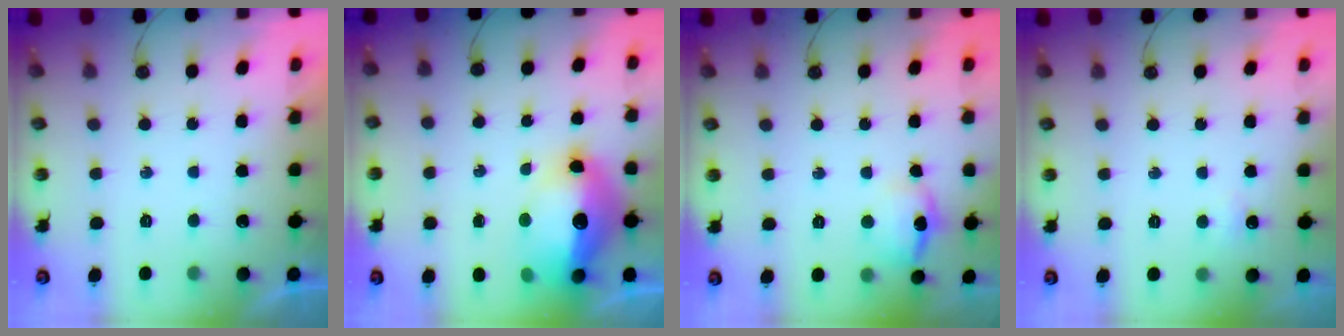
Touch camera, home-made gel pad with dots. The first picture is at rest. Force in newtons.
{"total": 17.7, "press": 17.6, "slide": 2.0}
{"total": 11.3, "press": 11.3, "slide": 0.9}
{"total": 2.8, "press": 2.7, "slide": 0.6}